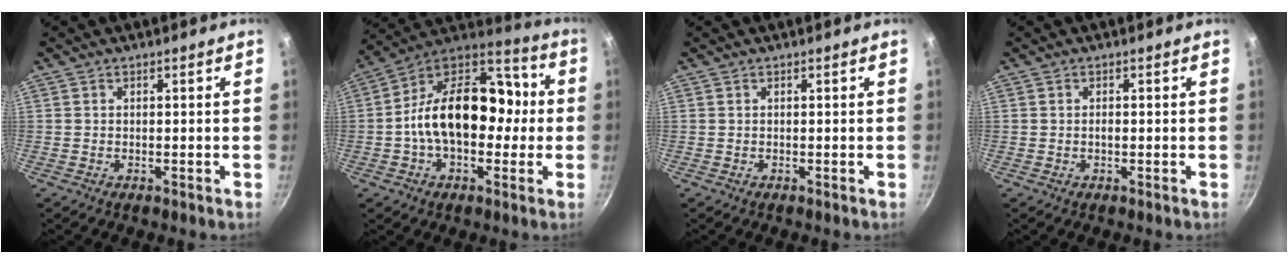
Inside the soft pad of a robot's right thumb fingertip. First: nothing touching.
{"total": 21.6, "force": [-0.4, 13.2, 17.1], "torque": [-0.249, 0.044, -0.014]}
{"total": 0.0}
{"total": 0.9, "force": [-0.1, 0.5, 0.7], "torque": [-0.012, 0.000, -0.003]}